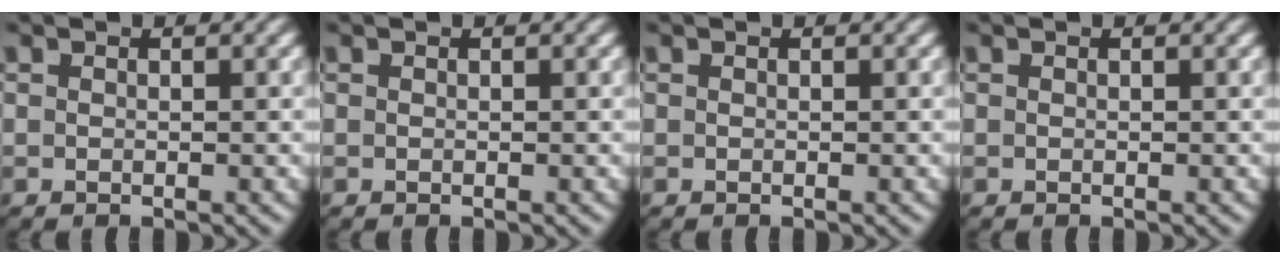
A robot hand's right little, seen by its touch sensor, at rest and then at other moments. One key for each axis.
{"total": 0.0}
{"total": 0.0}
{"total": 0.0}